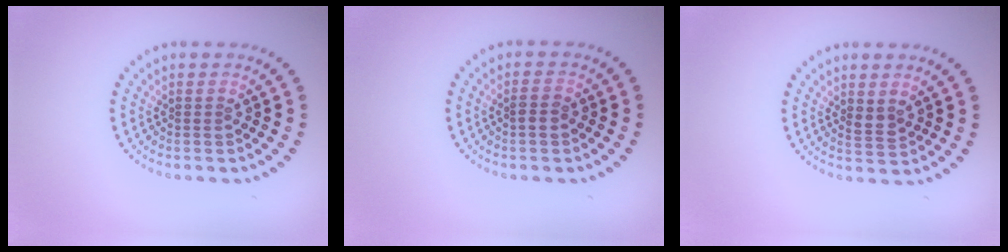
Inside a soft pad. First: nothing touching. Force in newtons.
{"total": 1.4, "press": 1.4, "slide": 0.3}
{"total": 1.5, "press": 1.3, "slide": 0.6}